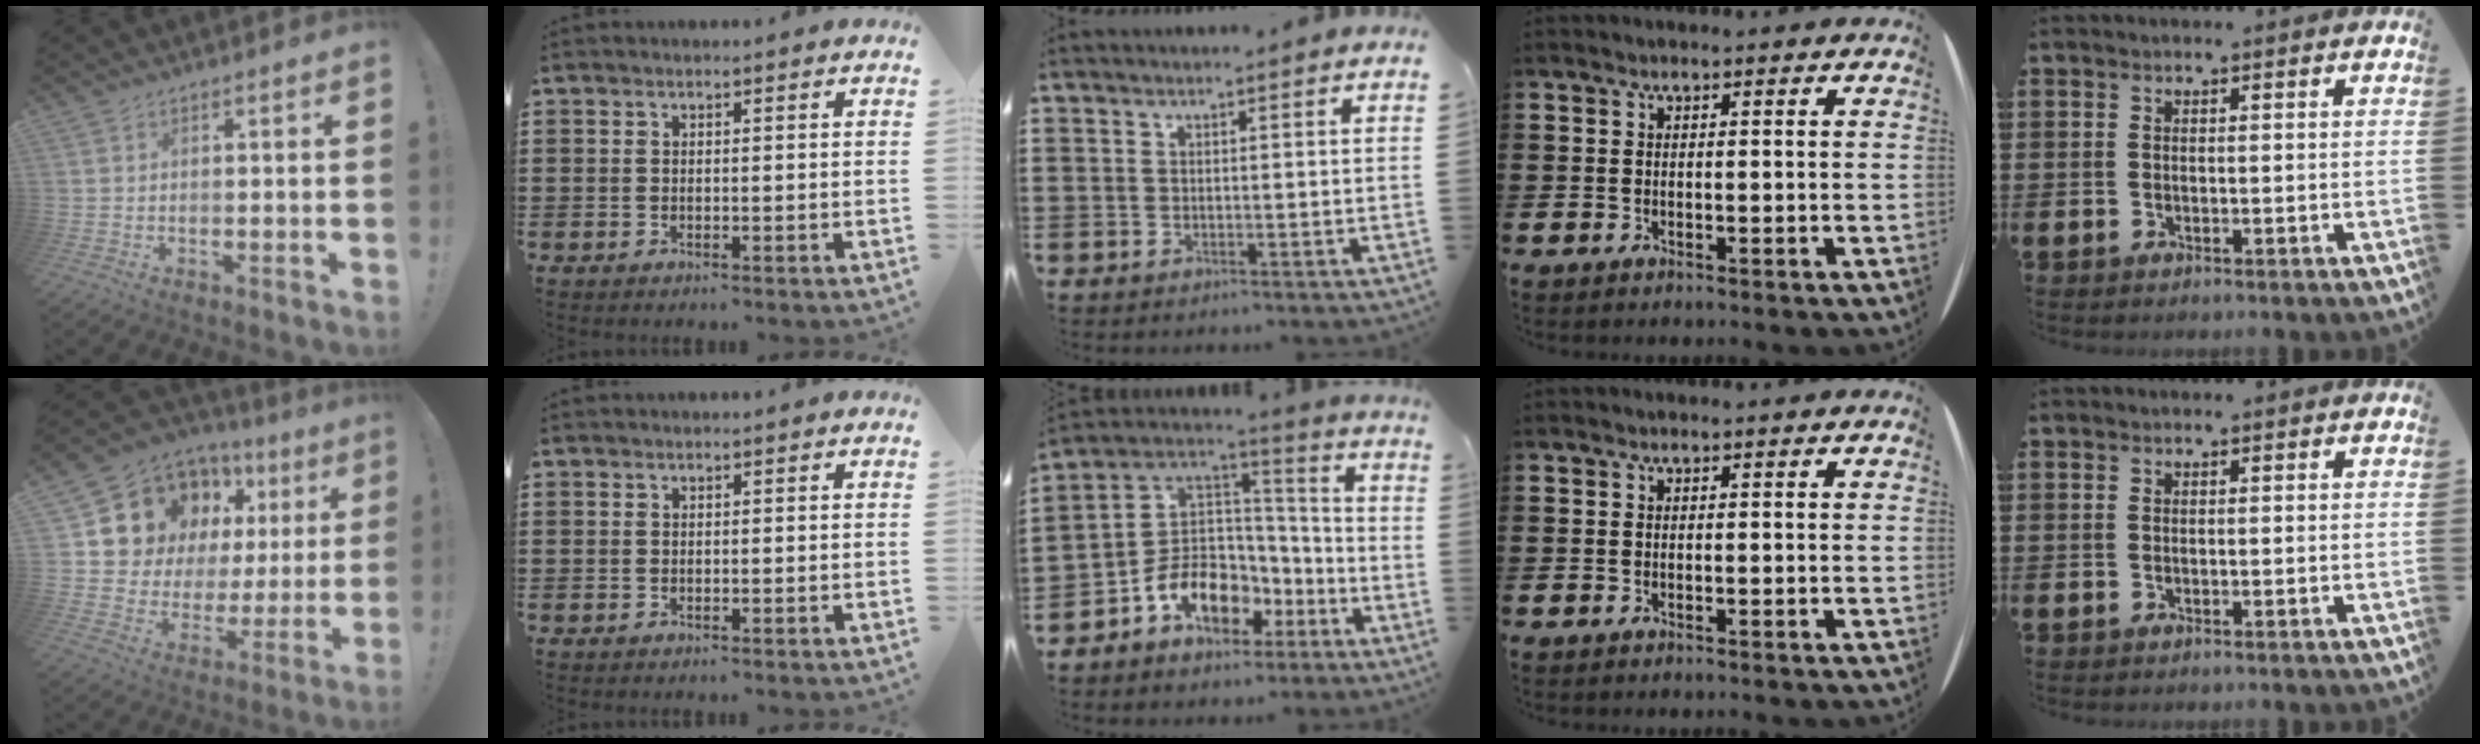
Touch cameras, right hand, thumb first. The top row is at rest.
{"thumb": {"total": 11.7, "force": [7.8, 7.7, 4.1], "torque": [-0.067, -0.073, 0.152]}, "middle": {"total": 9.8, "force": [-5.5, 6.9, 4.3], "torque": [-0.106, 0.006, -0.104]}}